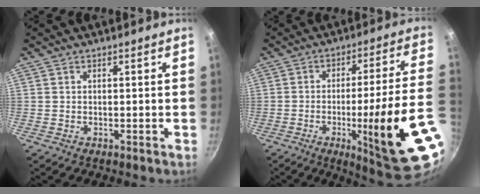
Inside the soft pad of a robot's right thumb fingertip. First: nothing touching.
{"total": 22.5, "force": [-6.1, 3.0, 21.5], "torque": [-0.281, 0.009, -0.074]}